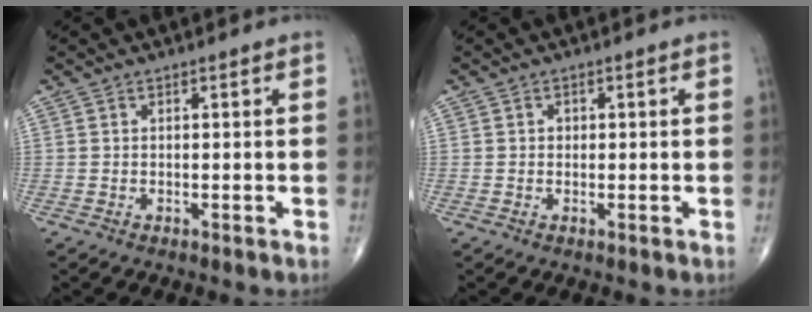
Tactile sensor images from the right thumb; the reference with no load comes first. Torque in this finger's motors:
{"motor_torque": [0.55, 0.38, 0.18, 0.01, 0.00]}